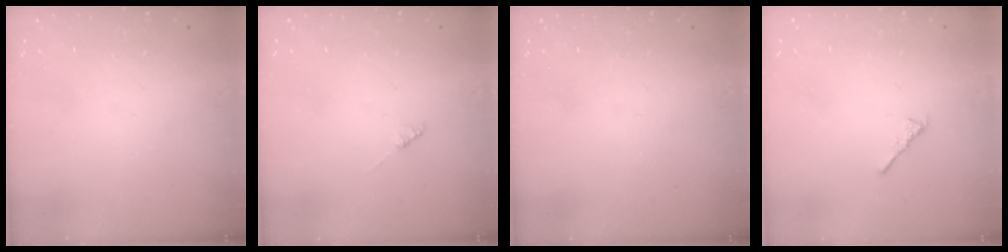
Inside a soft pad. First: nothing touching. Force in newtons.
{"total": 1.4, "press": 1.4, "slide": 0.2}
{"total": 0.0}
{"total": 2.9, "press": 2.8, "slide": 0.7}